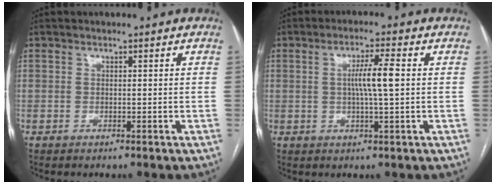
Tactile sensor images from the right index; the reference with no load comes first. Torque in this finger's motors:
{"motor_torque": [0.85, 0.02, 0.26, 0.12]}